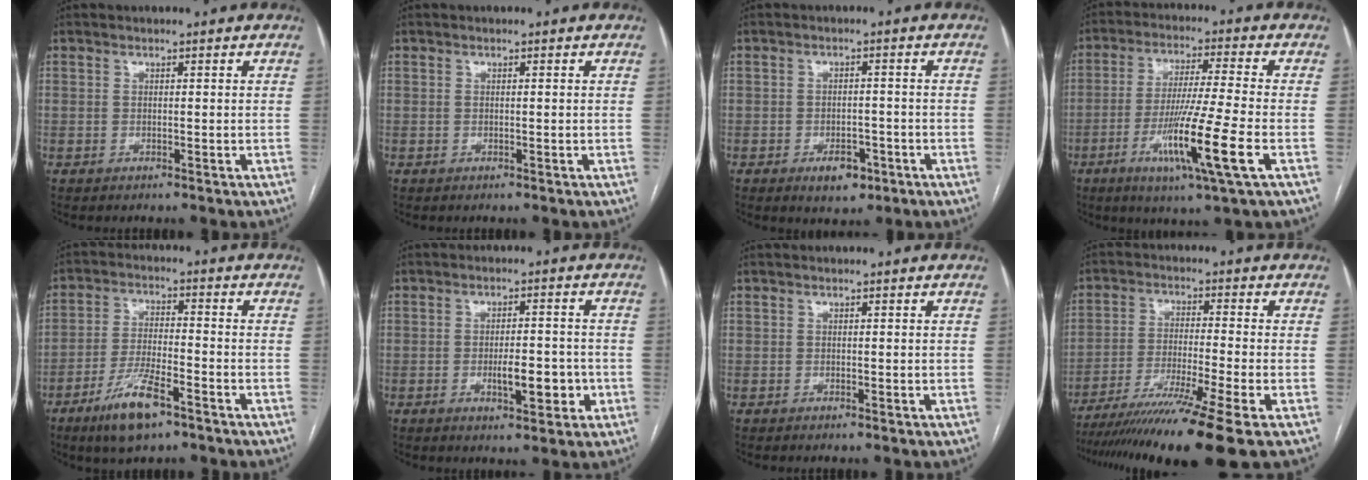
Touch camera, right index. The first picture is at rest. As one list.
[{"total": 0.0}, {"total": 4.5, "force": [-2.4, 2.5, 2.9], "torque": [-0.039, 0.003, -0.029]}, {"total": 12.7, "force": [-4.5, -1.1, 11.9], "torque": [-0.225, -0.025, -0.084]}, {"total": 9.3, "force": [-5.7, 2.0, 7.0], "torque": [-0.139, -0.013, -0.103]}, {"total": 5.6, "force": [-1.6, 1.9, 5.0], "torque": [-0.075, 0.001, -0.019]}, {"total": 0.0}, {"total": 15.7, "force": [-11.8, -2.2, 10.2], "torque": [-0.166, -0.043, -0.193]}]